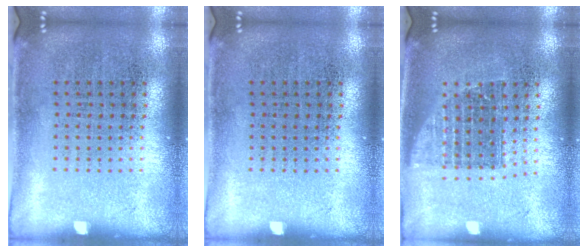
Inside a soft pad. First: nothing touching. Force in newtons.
{"total": 0.0}
{"total": 1.4, "press": 1.1, "slide": 0.8}